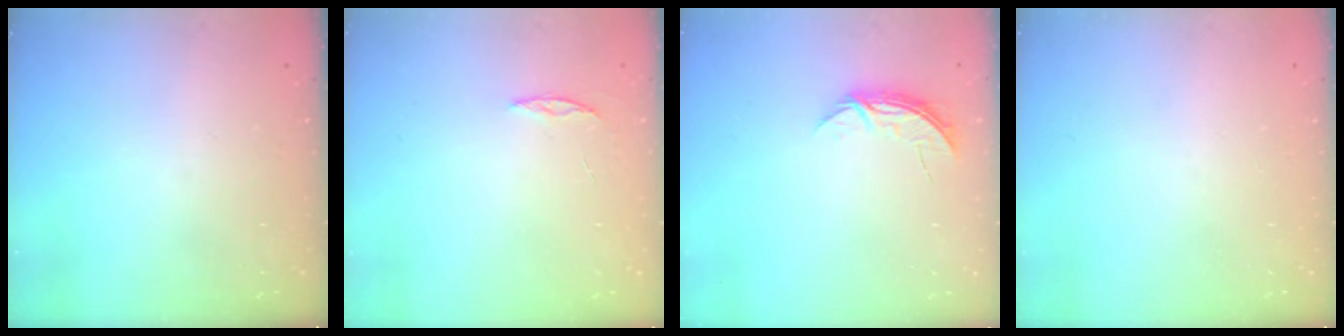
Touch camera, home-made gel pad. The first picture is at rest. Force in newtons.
{"total": 2.4, "press": 2.4, "slide": 0.2}
{"total": 5.4, "press": 5.4, "slide": 0.6}
{"total": 0.0}